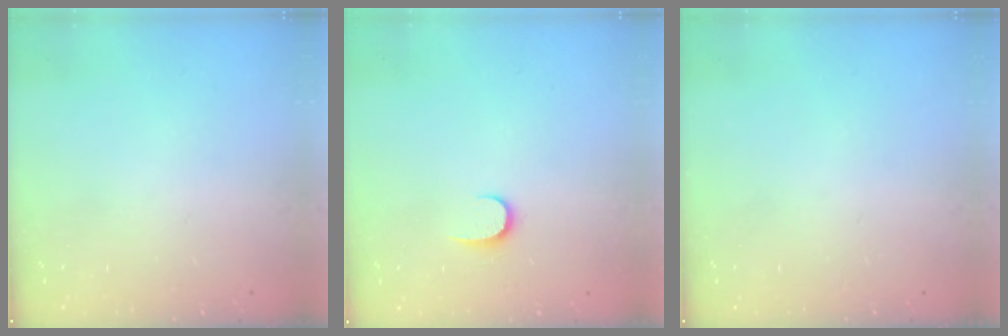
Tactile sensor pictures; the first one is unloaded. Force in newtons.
{"total": 5.4, "press": 5.4, "slide": 0.5}
{"total": 0.0}